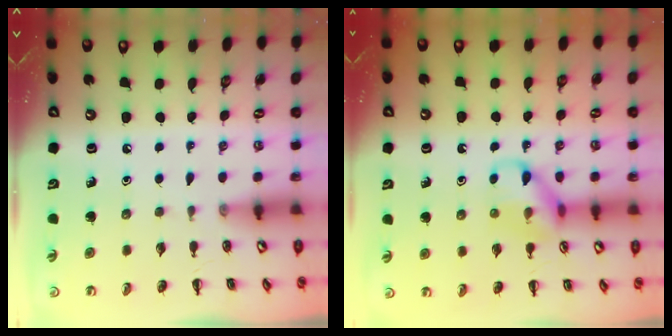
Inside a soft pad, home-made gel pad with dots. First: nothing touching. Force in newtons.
{"total": 11.0, "press": 11.0, "slide": 0.3}